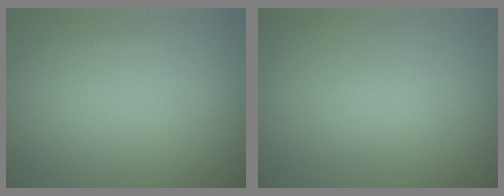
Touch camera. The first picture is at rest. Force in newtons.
{"total": 0.6, "press": 0.6, "slide": 0.1}